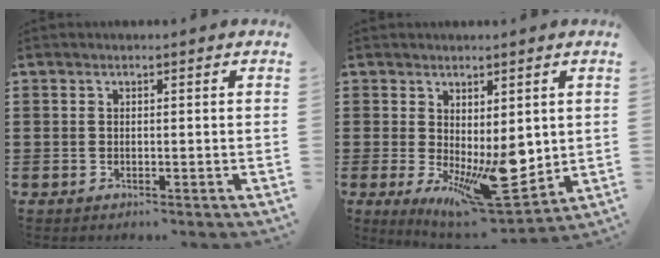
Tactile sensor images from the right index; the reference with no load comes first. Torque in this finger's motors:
{"motor_torque": [1.27, -0.87, 0.44, 0.21]}